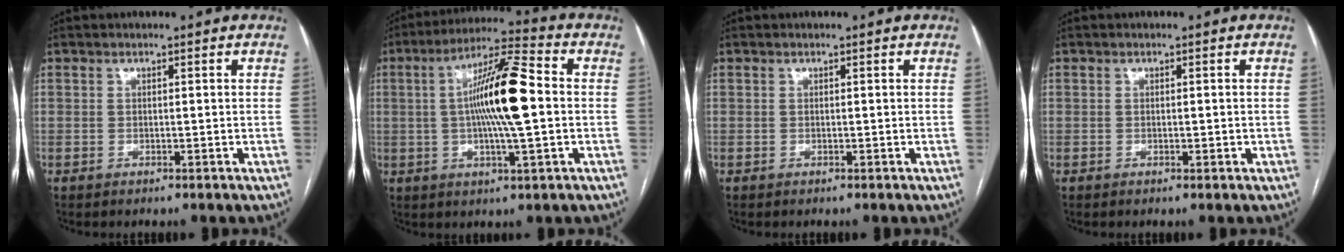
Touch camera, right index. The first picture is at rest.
{"total": 13.3, "force": [0.3, 1.1, 13.3], "torque": [-0.237, 0.014, -0.002]}
{"total": 0.0}
{"total": 0.7, "force": [-0.1, 0.4, 0.5], "torque": [-0.009, 0.001, 0.000]}